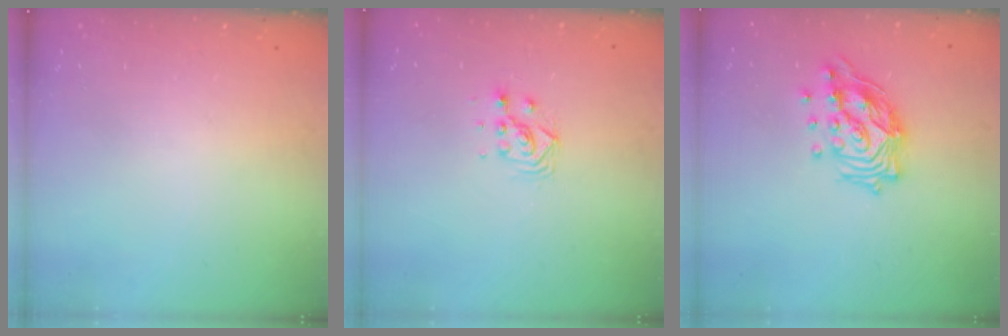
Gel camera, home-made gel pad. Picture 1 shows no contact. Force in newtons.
{"total": 4.6, "press": 4.6, "slide": 0.2}
{"total": 15.2, "press": 15.2, "slide": 1.1}